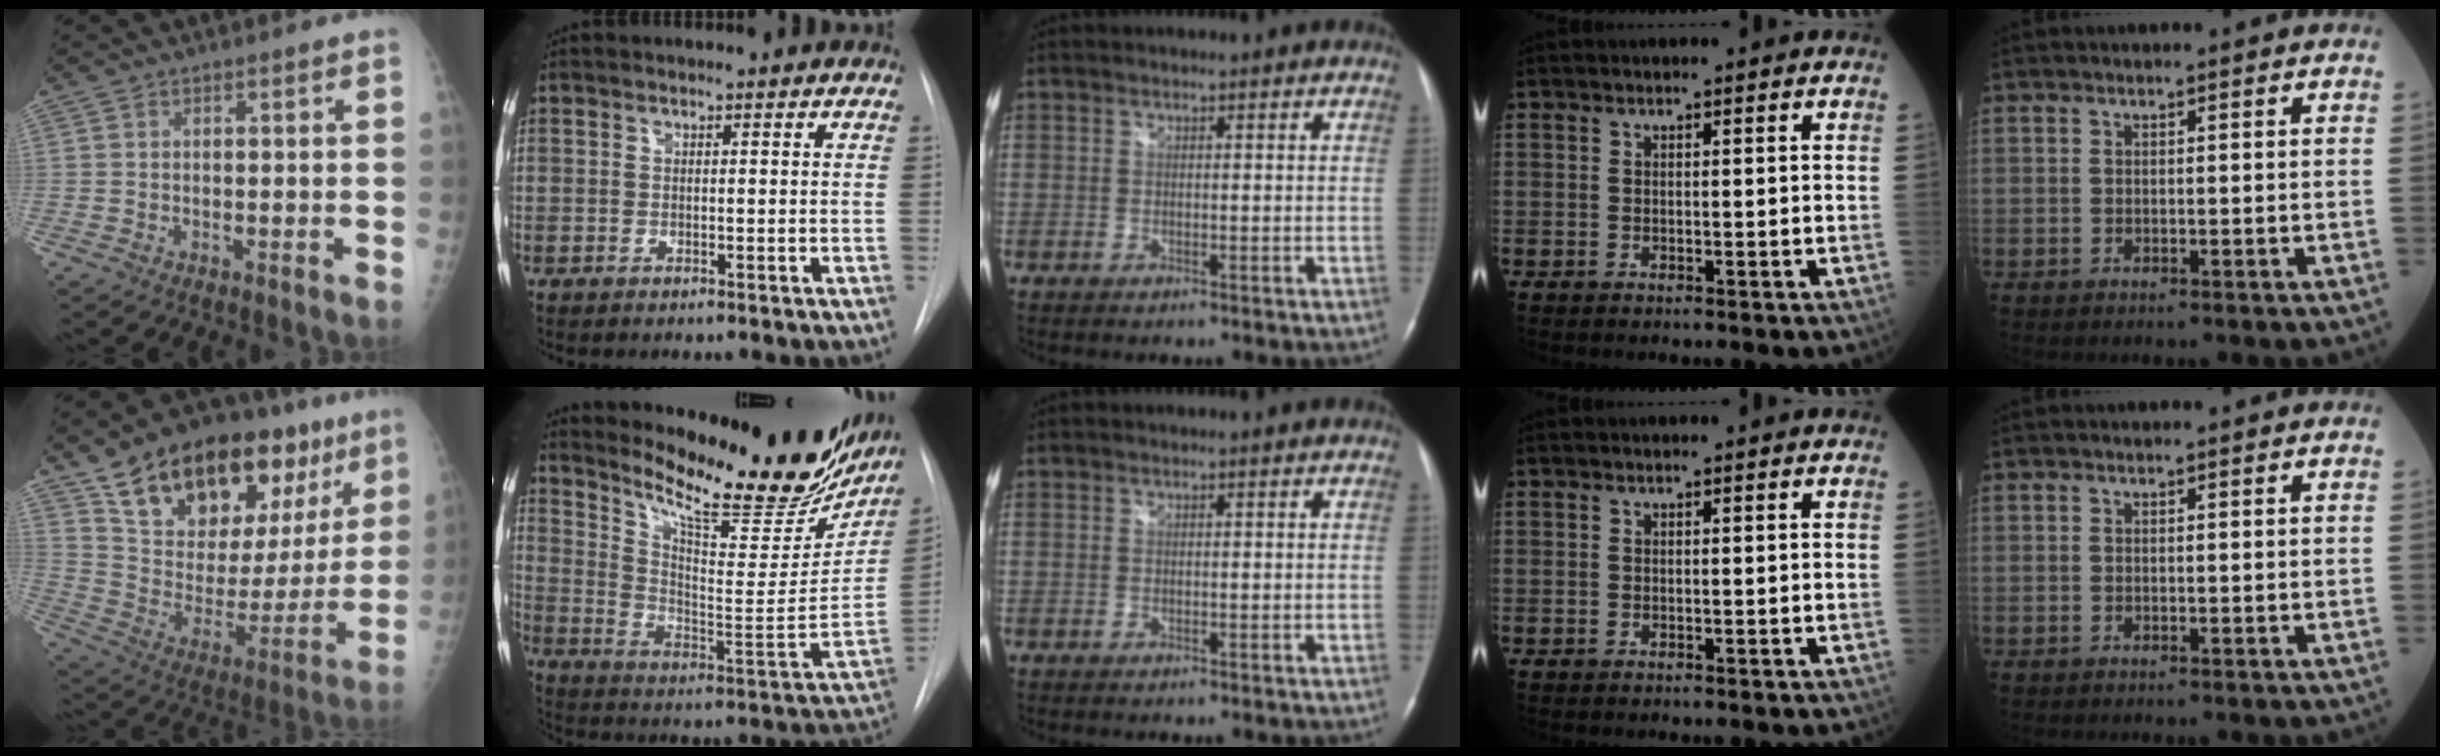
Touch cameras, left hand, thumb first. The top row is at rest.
{"thumb": {"total": 29.3, "force": [16.9, 14.4, 19.2], "torque": [-0.263, -0.024, 0.276]}, "index": {"total": 25.4, "force": [21.1, 5.8, 12.9], "torque": [-0.196, -0.059, 0.290]}}